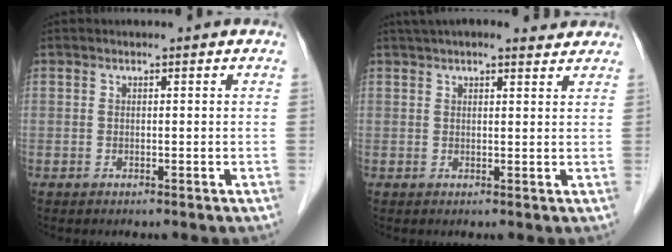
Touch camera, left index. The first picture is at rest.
{"total": 8.6, "force": [7.4, 2.0, 3.7], "torque": [-0.053, 0.029, 0.096]}